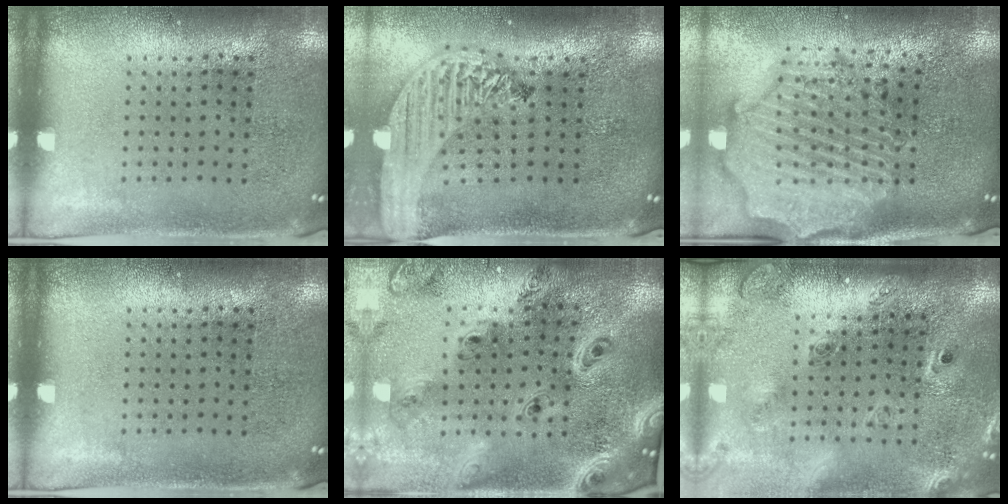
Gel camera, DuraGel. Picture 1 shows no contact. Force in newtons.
{"total": 2.9, "press": 2.2, "slide": 1.8}
{"total": 3.2, "press": 2.7, "slide": 1.7}
{"total": 0.0}
{"total": 3.0, "press": 2.5, "slide": 1.7}
{"total": 2.5, "press": 1.8, "slide": 1.7}